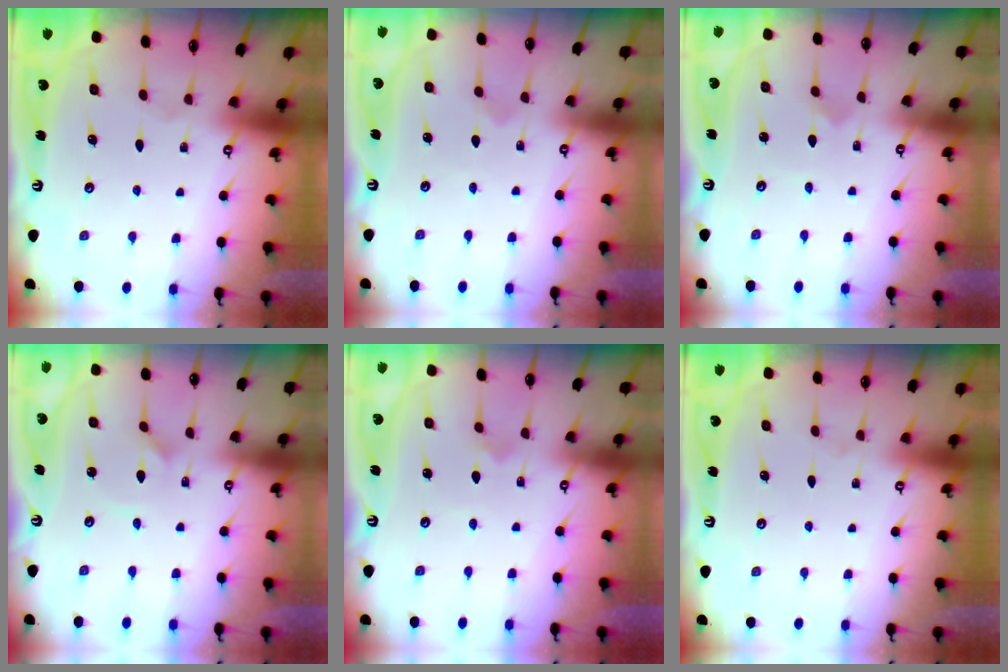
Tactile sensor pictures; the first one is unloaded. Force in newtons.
{"total": 1.9, "press": 1.8, "slide": 0.3}
{"total": 0.7, "press": 0.7, "slide": 0.0}
{"total": 1.2, "press": 1.2, "slide": 0.1}
{"total": 2.5, "press": 2.5, "slide": 0.3}
{"total": 0.0}